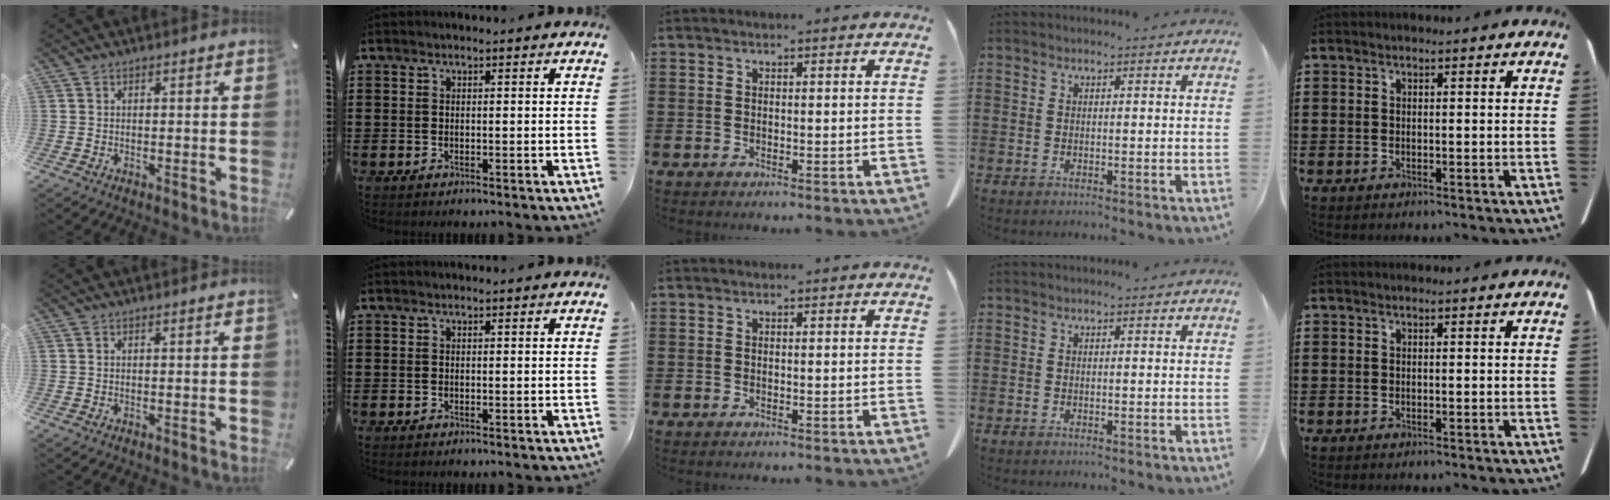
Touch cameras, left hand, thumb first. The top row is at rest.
{}